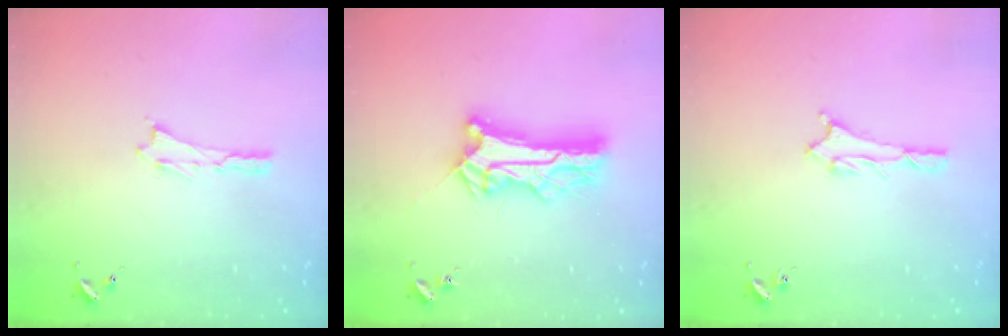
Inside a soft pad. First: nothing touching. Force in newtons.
{"total": 10.5, "press": 10.4, "slide": 1.1}
{"total": 1.1, "press": 1.1, "slide": 0.1}